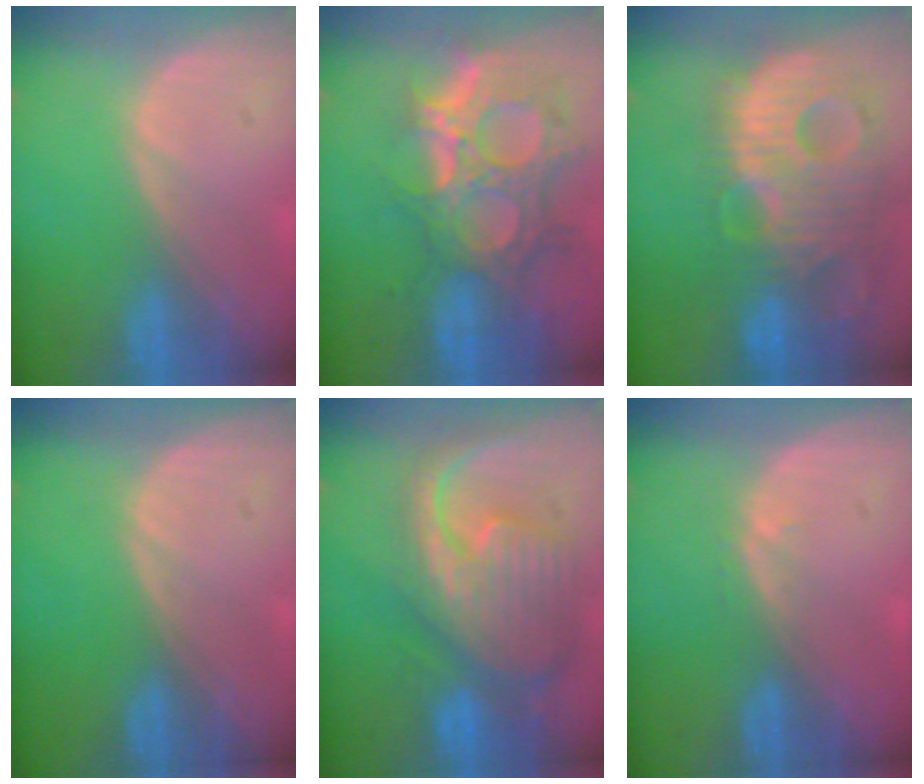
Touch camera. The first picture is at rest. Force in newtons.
{"total": 13.1, "press": 11.2, "slide": 6.8}
{"total": 13.9, "press": 11.9, "slide": 7.2}
{"total": 0.0}
{"total": 12.4, "press": 10.7, "slide": 6.4}
{"total": 1.0, "press": 0.7, "slide": 0.7}